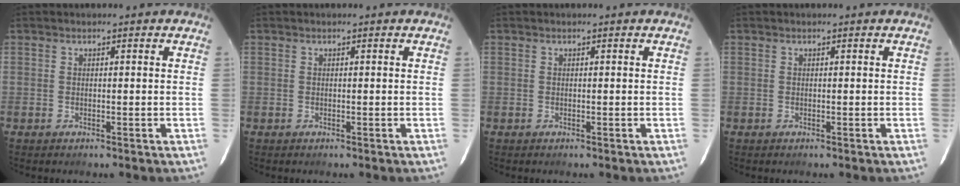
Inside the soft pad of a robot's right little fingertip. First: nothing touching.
{"total": 0.0}
{"total": 0.0}
{"total": 0.0}